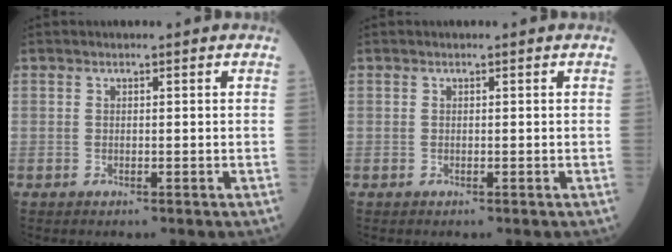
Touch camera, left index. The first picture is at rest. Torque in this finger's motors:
{"motor_torque": [0.00, 0.00, 0.00, 0.00]}